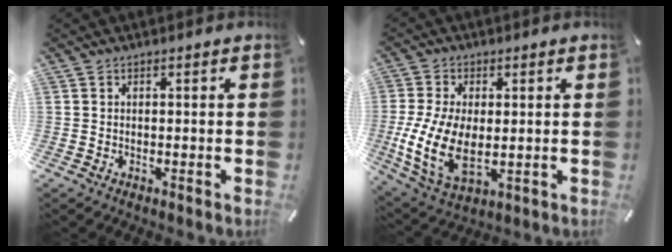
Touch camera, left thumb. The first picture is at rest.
{"total": 13.0, "force": [-1.0, 7.5, 10.6], "torque": [-0.235, -0.010, -0.013]}